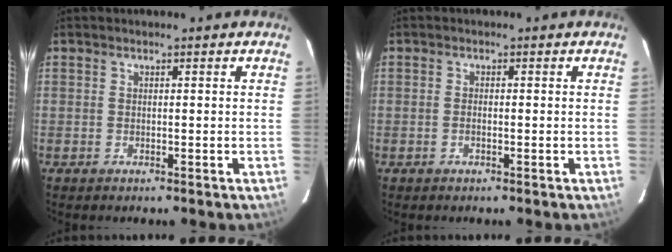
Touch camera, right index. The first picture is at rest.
{"total": 1.0, "force": [-0.5, 0.3, 0.8], "torque": [-0.018, 0.001, -0.009]}